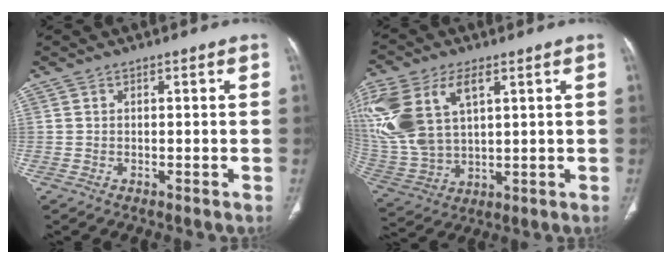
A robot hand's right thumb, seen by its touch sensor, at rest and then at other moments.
{"total": 19.9, "force": [7.0, 11.3, 14.8], "torque": [-0.348, -0.009, 0.142]}